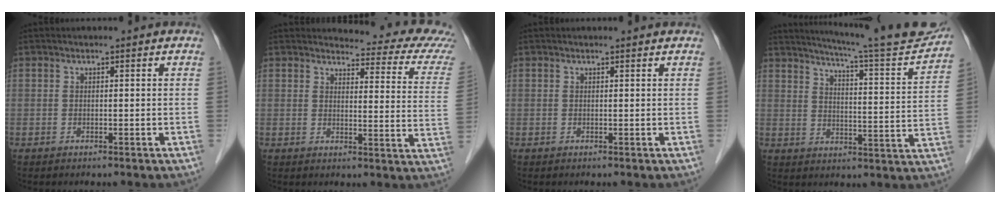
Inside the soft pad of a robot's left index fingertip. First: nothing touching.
{"total": 13.4, "force": [13.0, 1.3, 3.2], "torque": [-0.016, -0.073, 0.115]}
{"total": 1.4, "force": [1.3, 0.0, 0.2], "torque": [-0.013, 0.004, 0.013]}
{"total": 19.1, "force": [17.6, 0.2, 7.3], "torque": [-0.111, -0.051, 0.222]}